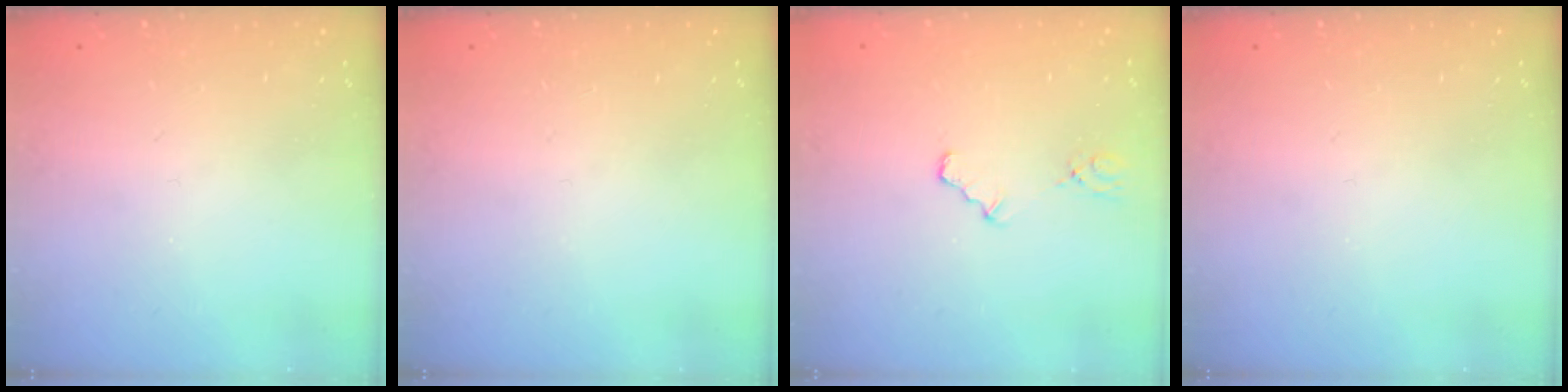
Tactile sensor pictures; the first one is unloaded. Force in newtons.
{"total": 0.0}
{"total": 4.8, "press": 4.8, "slide": 0.5}
{"total": 0.0}